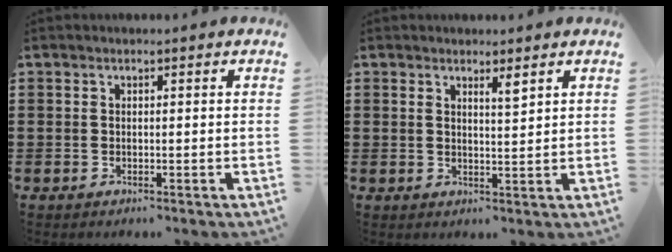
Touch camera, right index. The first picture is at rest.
{"total": 2.2, "force": [1.8, 0.2, 1.4], "torque": [-0.021, -0.003, 0.029]}